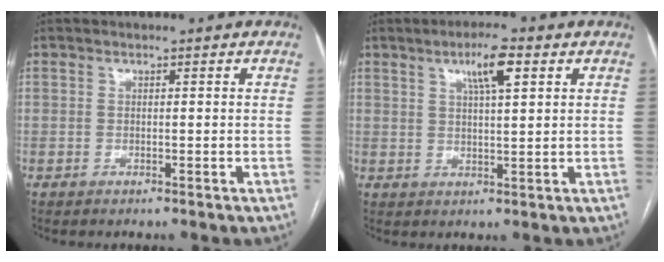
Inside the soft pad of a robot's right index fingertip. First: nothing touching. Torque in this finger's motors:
{"motor_torque": [0.76, 0.71, 0.15, 0.09]}